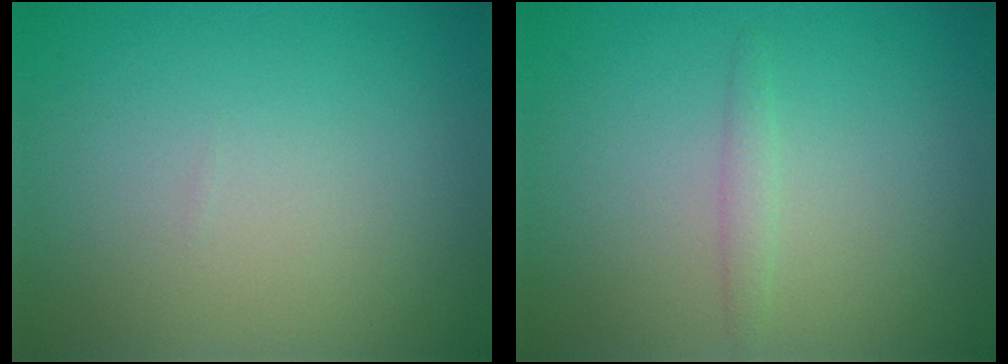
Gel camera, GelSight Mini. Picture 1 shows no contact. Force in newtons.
{"total": 1.0, "press": 0.9, "slide": 0.2}